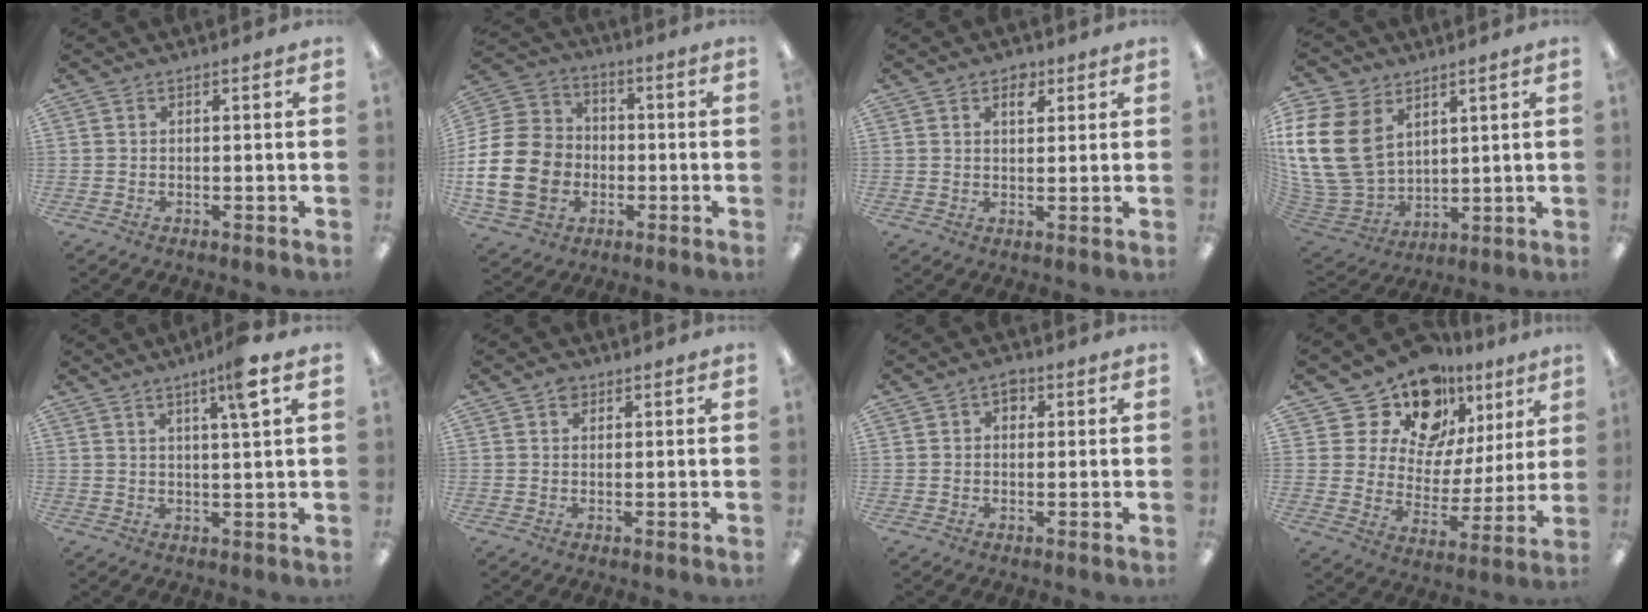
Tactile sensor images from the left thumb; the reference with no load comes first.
{"total": 18.6, "force": [-4.0, 15.4, 9.7], "torque": [-0.202, 0.032, -0.060]}
{"total": 3.7, "force": [2.0, 2.3, 2.1], "torque": [-0.005, -0.012, 0.028]}
{"total": 19.0, "force": [5.4, 14.2, 11.5], "torque": [-0.293, -0.034, 0.102]}
{"total": 7.1, "force": [3.9, 0.3, 5.9], "torque": [-0.102, -0.005, 0.058]}
{"total": 2.0, "force": [1.2, 1.3, 0.8], "torque": [-0.010, -0.002, 0.021]}
{"total": 2.4, "force": [0.8, 1.8, 1.3], "torque": [-0.012, 0.000, 0.010]}
{"total": 16.8, "force": [12.5, 9.7, 5.6], "torque": [-0.112, -0.085, 0.227]}